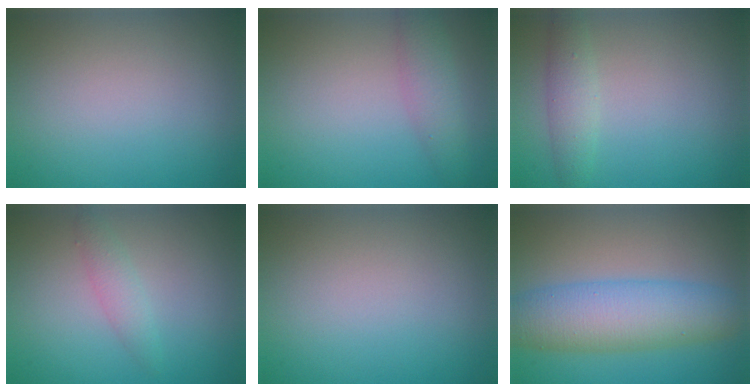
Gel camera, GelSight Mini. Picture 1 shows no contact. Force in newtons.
{"total": 2.8, "press": 2.8, "slide": 0.1}
{"total": 2.1, "press": 2.1, "slide": 0.1}
{"total": 1.7, "press": 1.7, "slide": 0.1}
{"total": 0.0}
{"total": 7.2, "press": 7.2, "slide": 0.2}